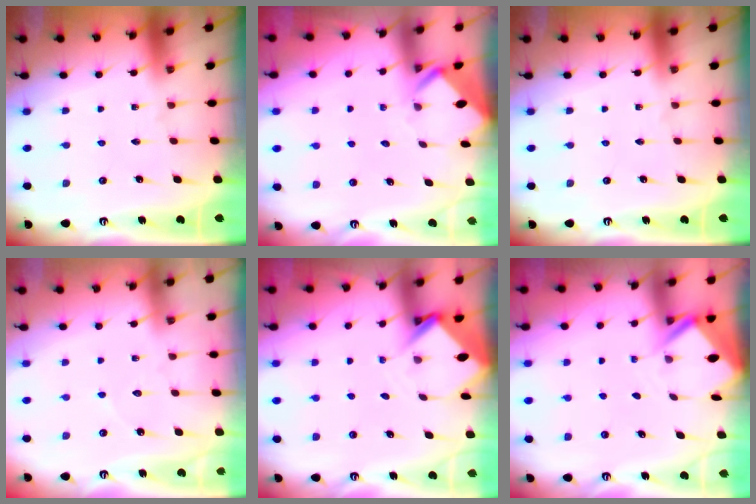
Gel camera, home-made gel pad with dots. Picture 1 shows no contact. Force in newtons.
{"total": 3.6, "press": 3.6, "slide": 0.3}
{"total": 0.0}
{"total": 2.9, "press": 2.9, "slide": 0.2}
{"total": 3.2, "press": 3.2, "slide": 0.2}
{"total": 3.0, "press": 3.0, "slide": 0.3}